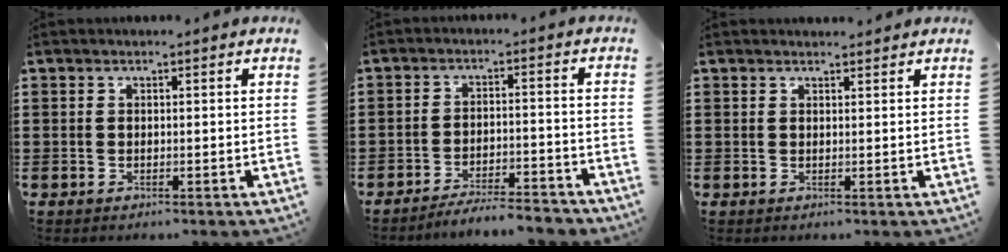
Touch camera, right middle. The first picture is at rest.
{"total": 4.5, "force": [-4.4, 0.1, 0.9], "torque": [-0.024, -0.001, -0.093]}
{"total": 1.0, "force": [1.0, 0.1, 0.0], "torque": [0.006, -0.003, 0.017]}